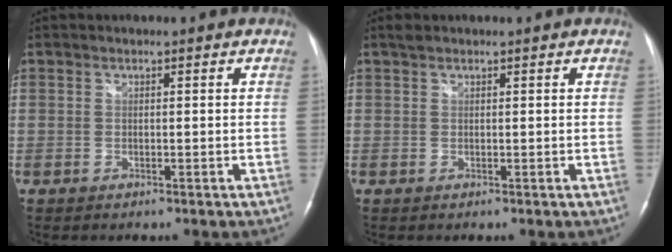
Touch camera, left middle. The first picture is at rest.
{"total": 0.7, "force": [0.7, 0.1, 0.3], "torque": [-0.015, 0.011, 0.018]}